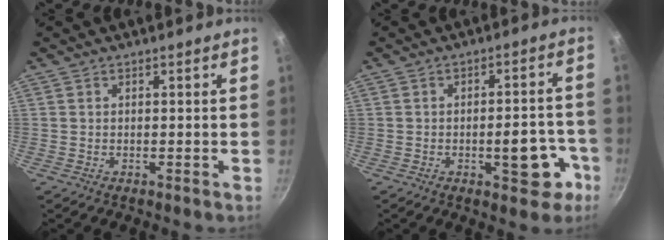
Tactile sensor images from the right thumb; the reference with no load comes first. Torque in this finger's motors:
{"motor_torque": [1.97, 1.73, 1.11, -0.65, 0.19]}